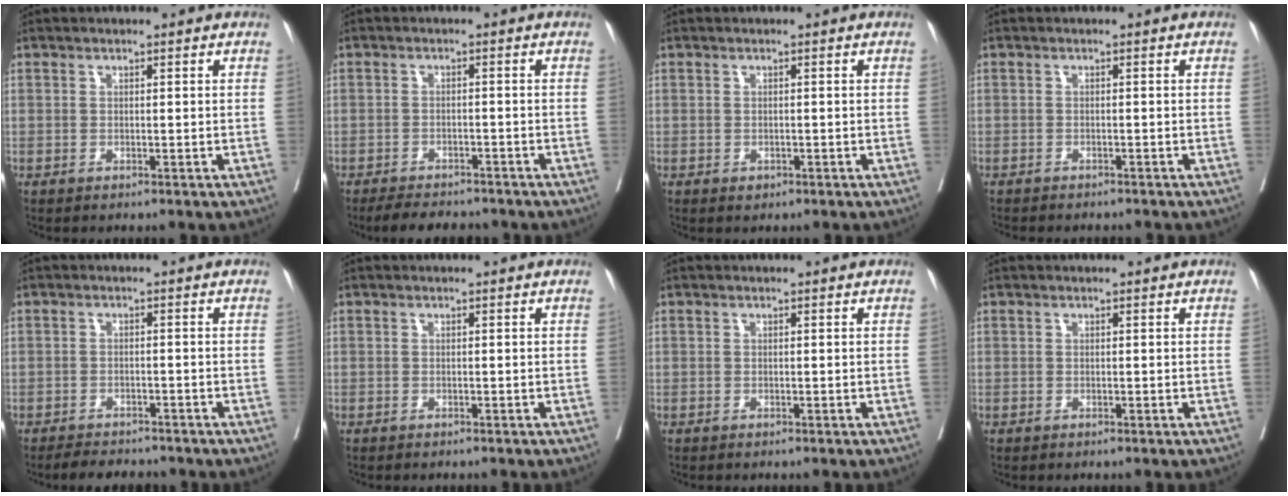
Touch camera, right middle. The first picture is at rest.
{"total": 6.5, "force": [-5.8, 1.9, 2.1], "torque": [-0.029, -0.007, -0.085]}
{"total": 0.8, "force": [-0.4, 0.6, 0.3], "torque": [-0.006, 0.002, -0.002]}
{"total": 5.9, "force": [-5.3, 1.3, 2.2], "torque": [-0.025, -0.005, -0.069]}
{"total": 4.9, "force": [-4.5, 1.4, 1.3], "torque": [-0.019, -0.008, -0.068]}
{"total": 0.9, "force": [-0.8, 0.2, 0.3], "torque": [-0.006, -0.002, -0.013]}
{"total": 0.0}
{"total": 0.0}